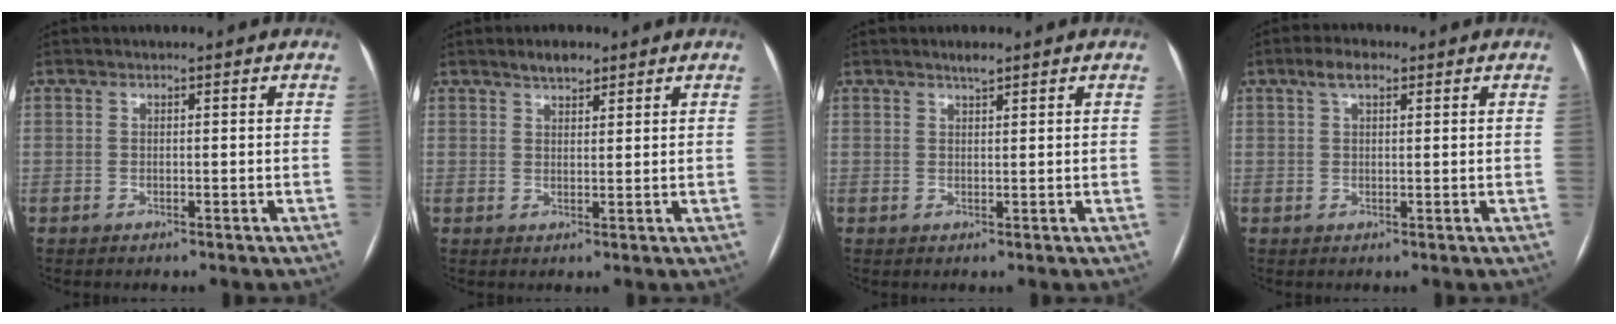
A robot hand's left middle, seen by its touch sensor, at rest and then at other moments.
{"total": 2.8, "force": [2.3, 1.1, 1.3], "torque": [-0.025, 0.007, 0.037]}
{"total": 1.5, "force": [1.2, 0.2, 0.8], "torque": [-0.017, 0.002, 0.024]}
{"total": 3.4, "force": [2.0, 1.3, 2.4], "torque": [-0.048, 0.016, 0.037]}